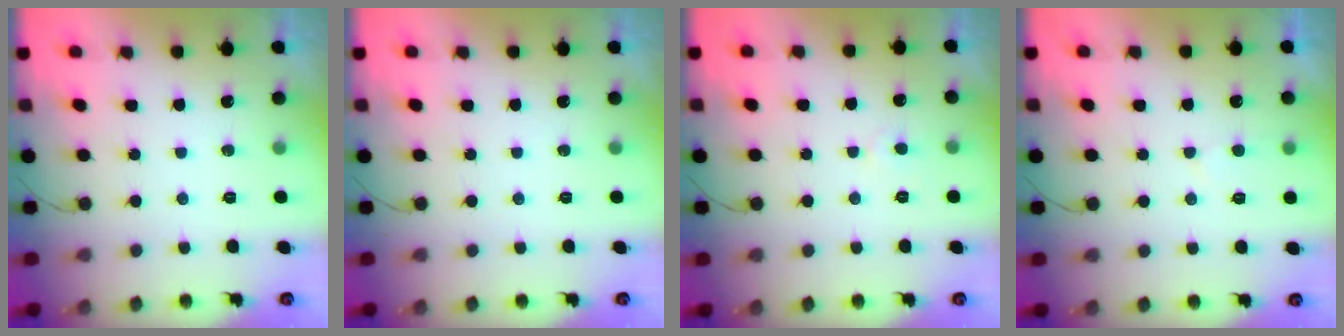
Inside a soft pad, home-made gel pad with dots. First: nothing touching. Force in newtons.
{"total": 0.0}
{"total": 2.6, "press": 2.6, "slide": 0.3}
{"total": 3.2, "press": 3.2, "slide": 0.4}